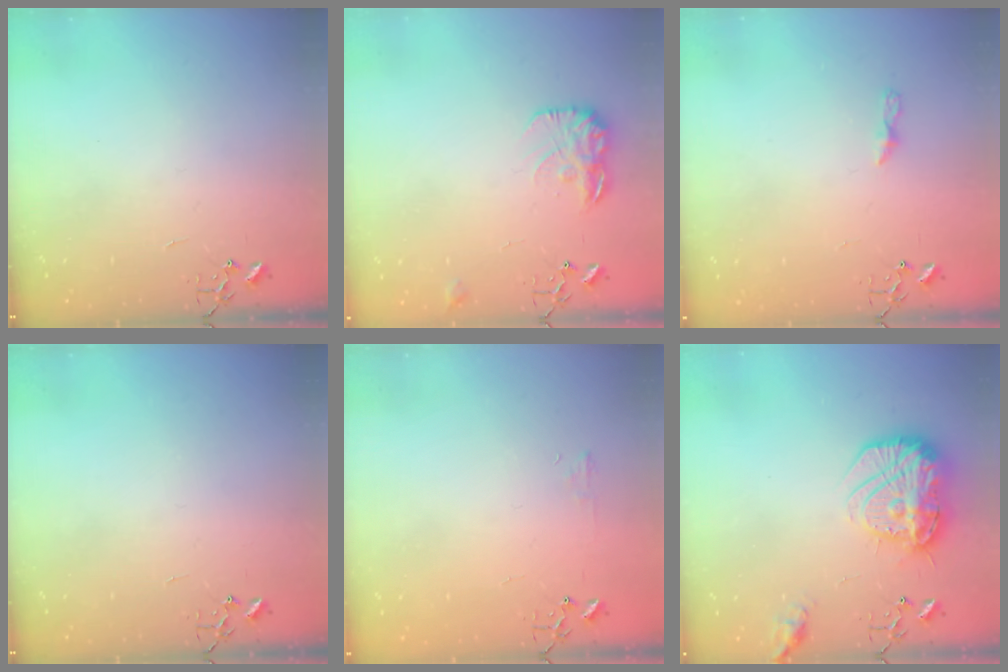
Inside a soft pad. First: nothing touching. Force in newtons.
{"total": 11.7, "press": 11.7, "slide": 0.4}
{"total": 3.7, "press": 3.7, "slide": 0.4}
{"total": 0.0}
{"total": 4.8, "press": 4.7, "slide": 0.7}
{"total": 19.3, "press": 19.2, "slide": 1.6}